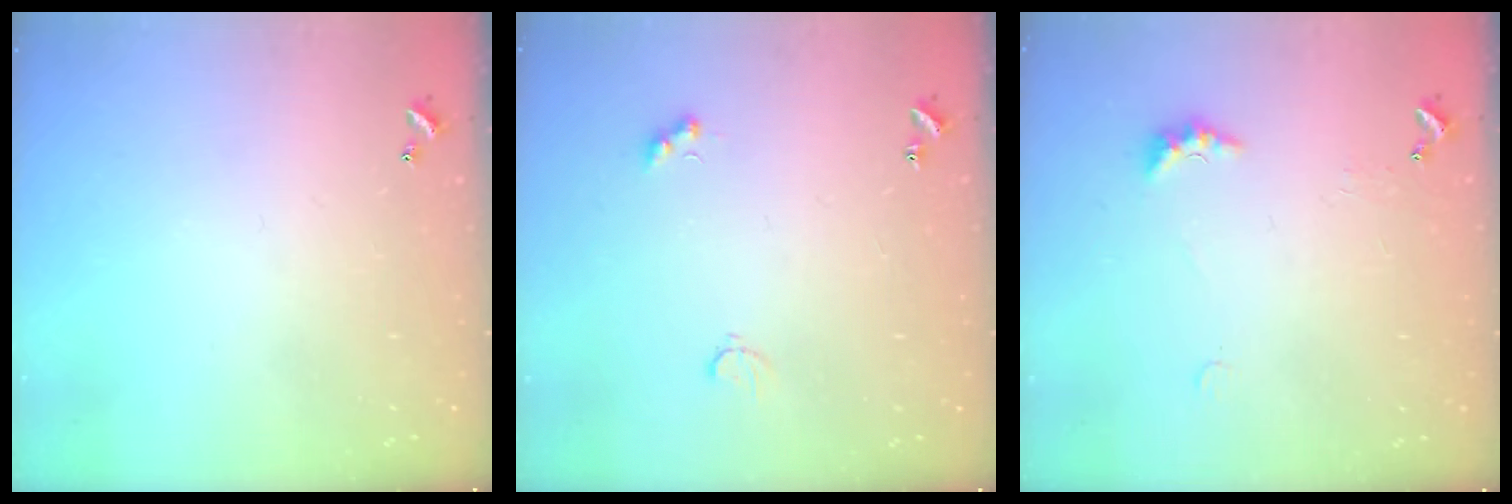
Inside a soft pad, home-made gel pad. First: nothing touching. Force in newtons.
{"total": 2.3, "press": 2.2, "slide": 0.6}
{"total": 2.7, "press": 2.6, "slide": 0.6}